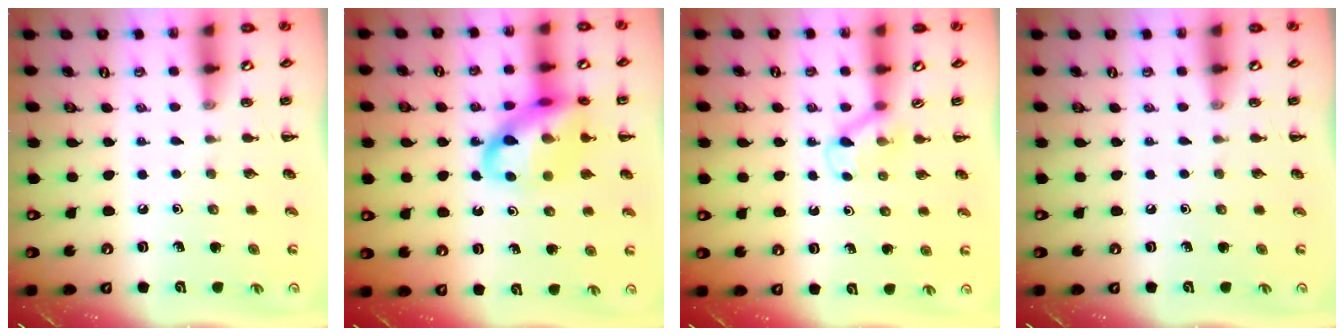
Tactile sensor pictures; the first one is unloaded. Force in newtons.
{"total": 15.8, "press": 15.6, "slide": 3.0}
{"total": 2.9, "press": 2.7, "slide": 1.1}
{"total": 0.0}